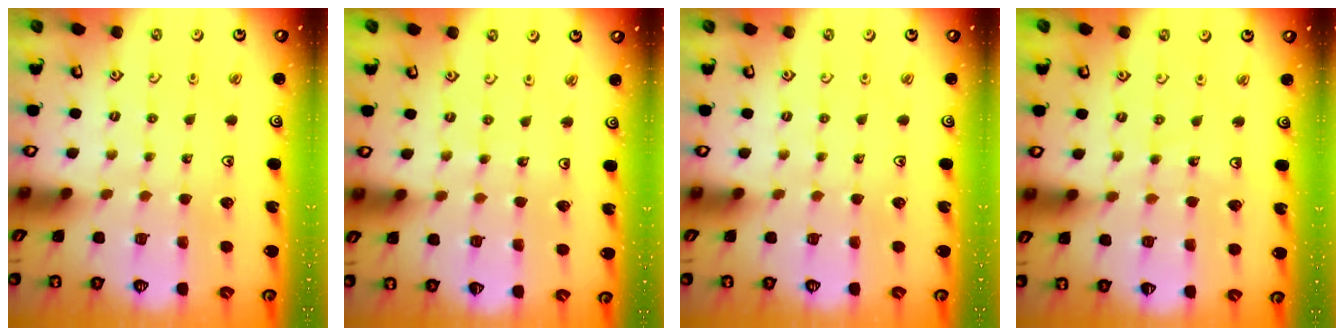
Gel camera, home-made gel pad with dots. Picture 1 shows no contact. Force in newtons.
{"total": 3.5, "press": 3.5, "slide": 0.1}
{"total": 0.0}
{"total": 6.7, "press": 6.3, "slide": 2.3}